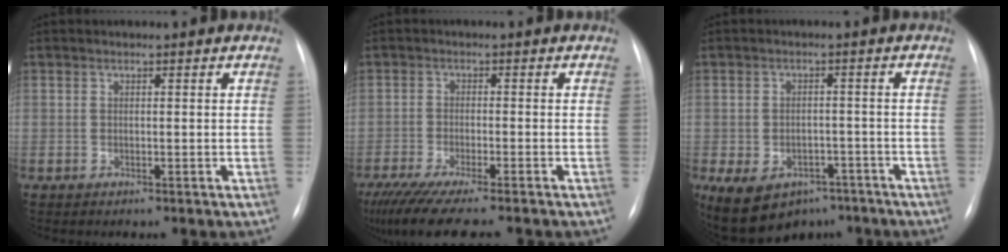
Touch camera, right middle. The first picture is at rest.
{"total": 12.0, "force": [-9.7, 0.9, 6.9], "torque": [-0.106, -0.030, -0.156]}
{"total": 10.9, "force": [-6.4, 7.3, 4.8], "torque": [-0.089, 0.016, -0.087]}